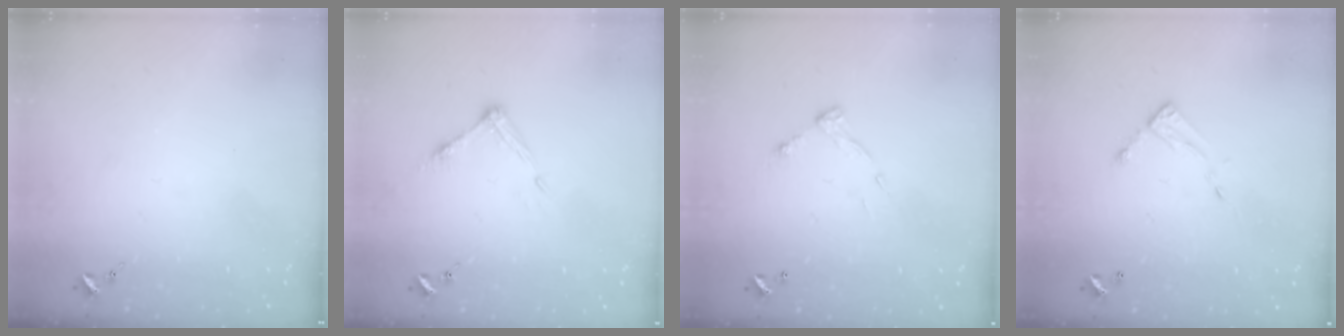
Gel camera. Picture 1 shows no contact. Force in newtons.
{"total": 6.8, "press": 6.7, "slide": 0.4}
{"total": 6.8, "press": 6.8, "slide": 0.2}
{"total": 5.5, "press": 5.5, "slide": 0.3}